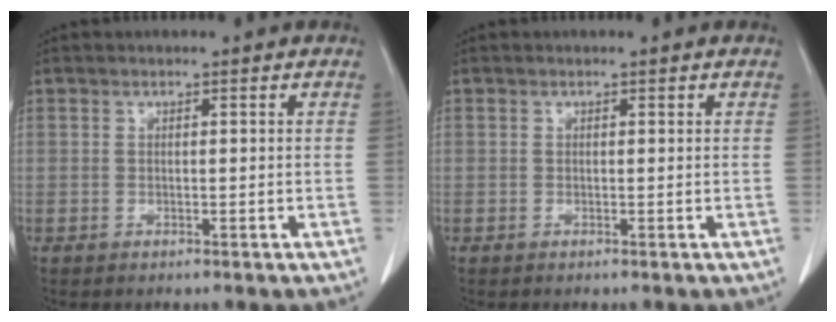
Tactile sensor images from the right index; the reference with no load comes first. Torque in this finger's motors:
{"motor_torque": [-0.01, 0.02, 0.00, 0.00]}